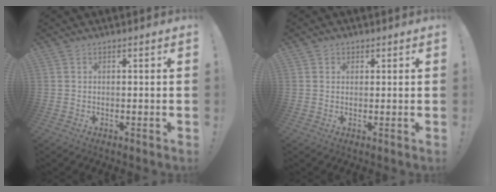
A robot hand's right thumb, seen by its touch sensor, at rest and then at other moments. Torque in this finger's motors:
{"motor_torque": [0.11, -0.17, -0.34, 0.00, 0.00]}